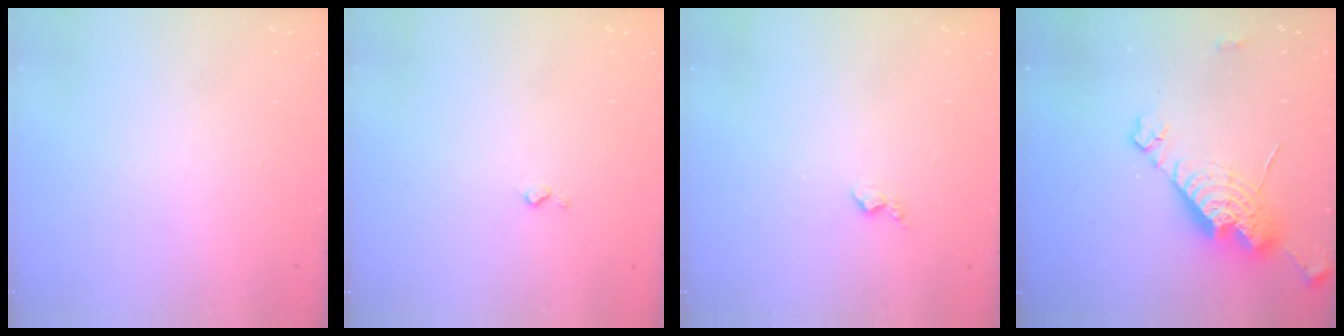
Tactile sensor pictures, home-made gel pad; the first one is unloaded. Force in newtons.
{"total": 2.8, "press": 2.7, "slide": 0.4}
{"total": 3.0, "press": 3.0, "slide": 0.5}
{"total": 14.3, "press": 14.3, "slide": 1.3}